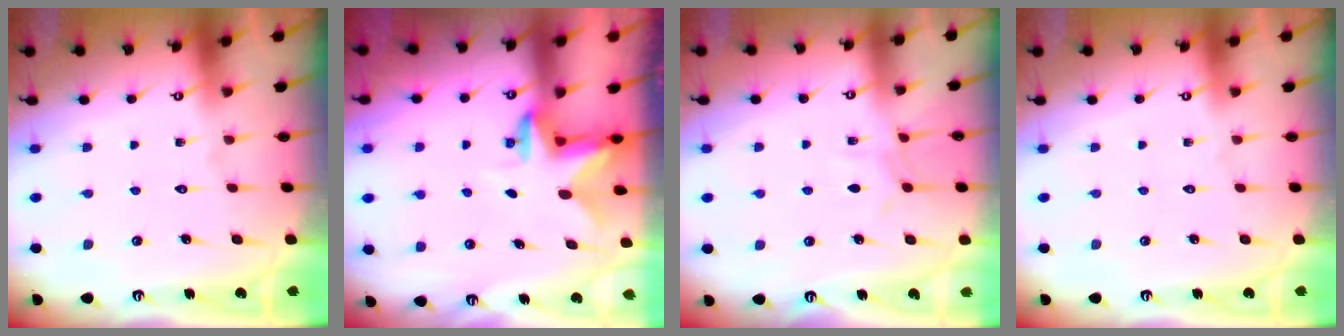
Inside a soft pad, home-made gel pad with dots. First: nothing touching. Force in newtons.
{"total": 2.7, "press": 2.7, "slide": 0.5}
{"total": 4.6, "press": 4.5, "slide": 0.5}
{"total": 0.0}